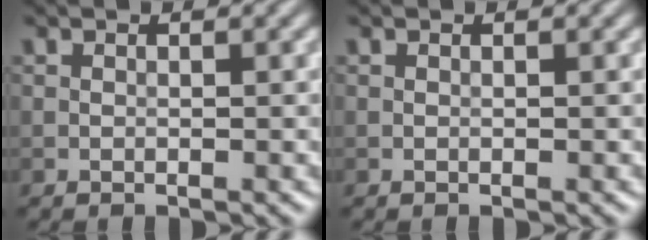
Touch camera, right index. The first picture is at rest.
{"total": 0.0}